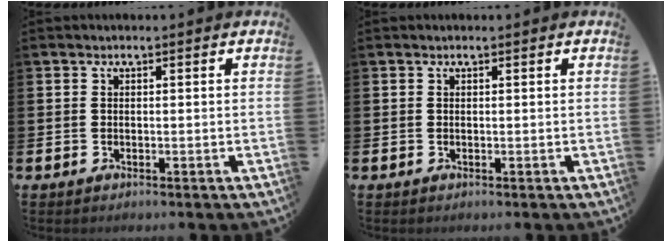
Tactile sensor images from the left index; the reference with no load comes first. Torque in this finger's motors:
{"motor_torque": [0.01, -0.08, -0.06, -0.01]}